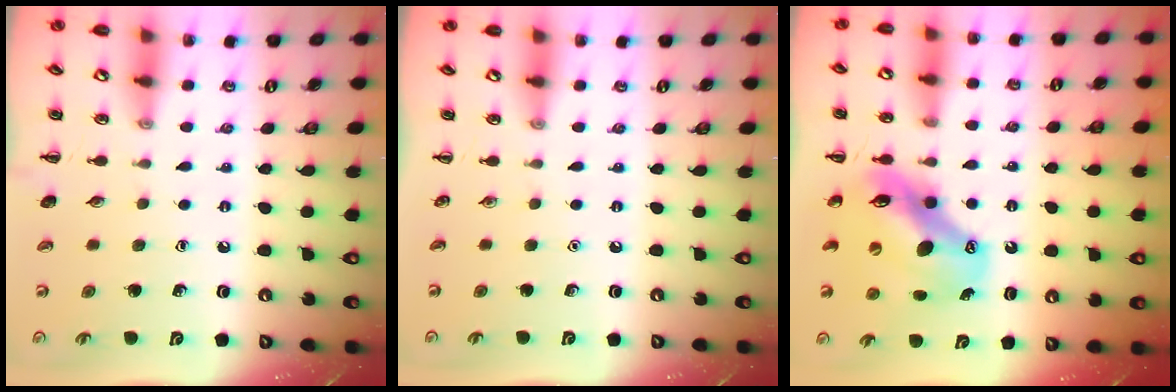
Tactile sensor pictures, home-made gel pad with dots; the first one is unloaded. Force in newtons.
{"total": 0.0}
{"total": 13.5, "press": 13.1, "slide": 3.5}